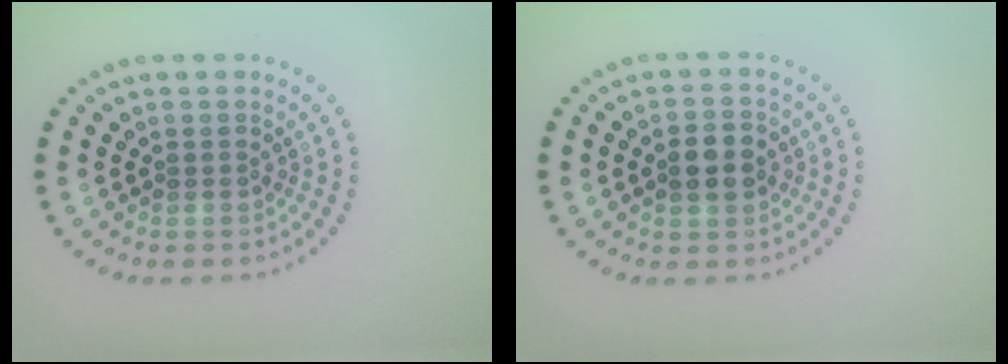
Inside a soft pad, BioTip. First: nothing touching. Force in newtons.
{"total": 2.9, "press": 2.9, "slide": 0.1}